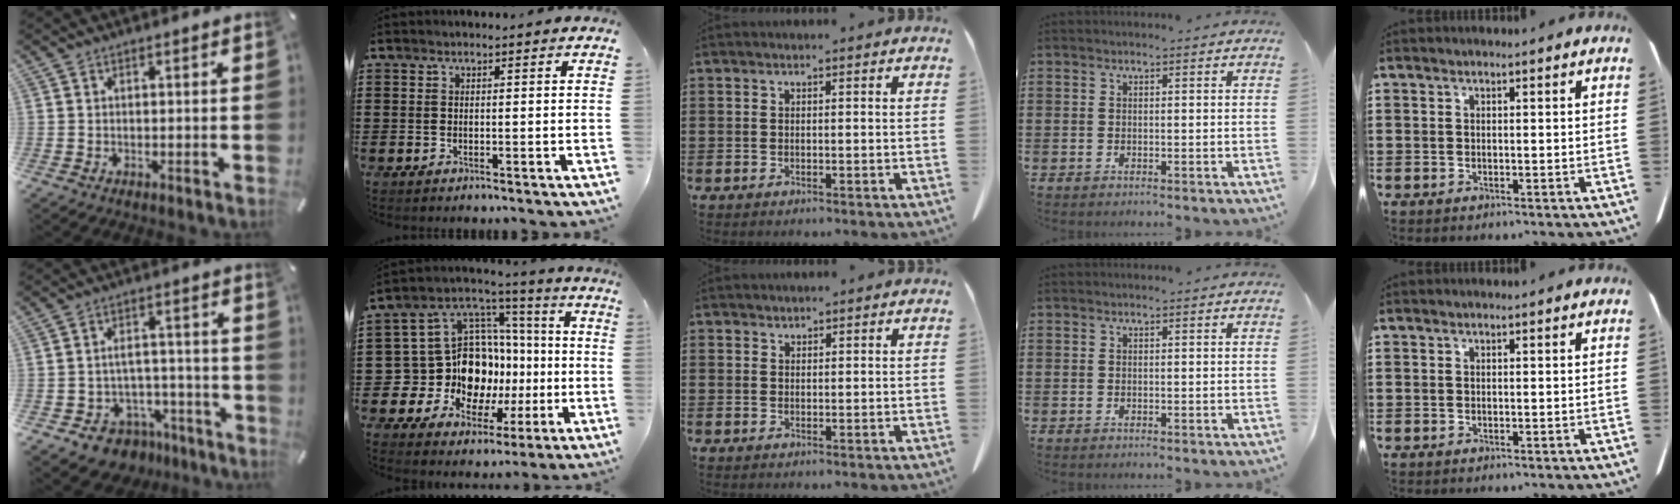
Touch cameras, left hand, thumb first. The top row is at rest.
{"thumb": {"total": 6.9, "force": [-3.4, 5.8, 1.7], "torque": [-0.022, 0.023, -0.056]}, "index": {"total": 13.6, "force": [-2.8, 12.5, 4.7], "torque": [-0.125, -0.012, -0.032]}, "middle": {"total": 0.9, "force": [0.9, 0.3, -0.1], "torque": [-0.002, -0.001, 0.018]}}